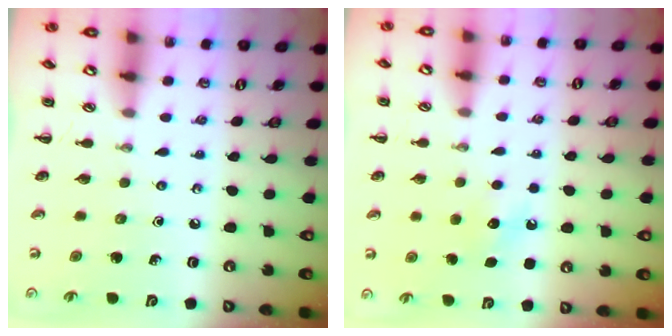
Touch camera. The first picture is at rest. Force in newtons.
{"total": 6.7, "press": 6.5, "slide": 1.7}